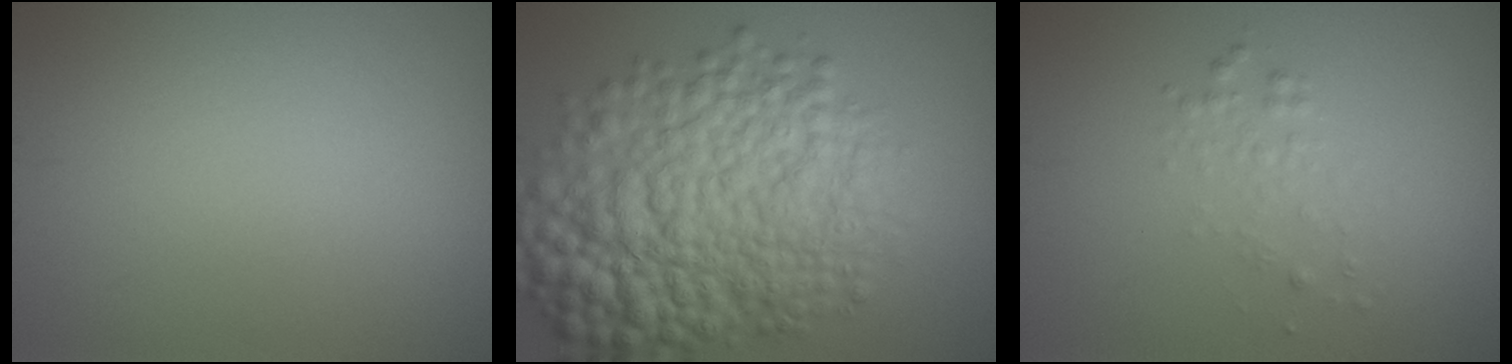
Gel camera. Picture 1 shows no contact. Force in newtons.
{"total": 12.3, "press": 12.3, "slide": 0.2}
{"total": 1.4, "press": 1.4, "slide": 0.0}